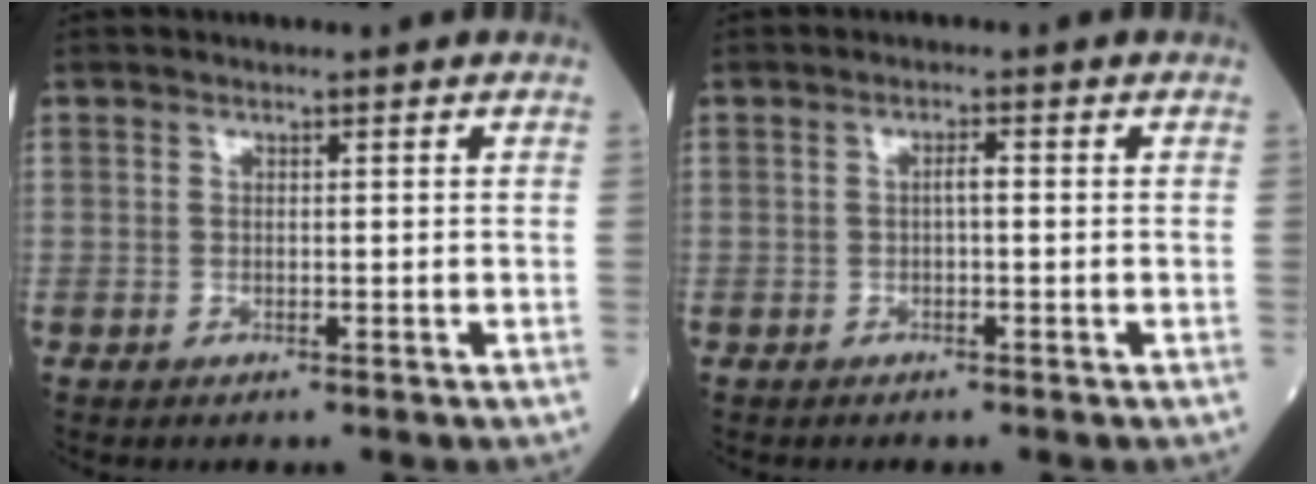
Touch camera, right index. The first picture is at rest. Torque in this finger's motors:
{"motor_torque": [0.30, 0.03, 0.15, 0.04]}